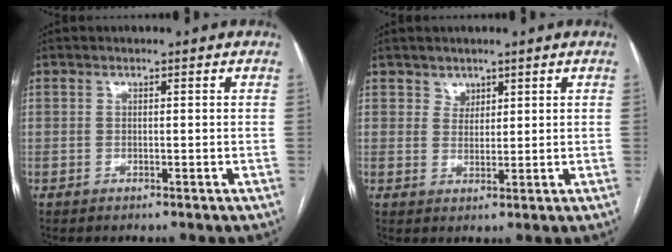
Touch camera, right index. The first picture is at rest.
{"total": 2.1, "force": [1.5, 1.5, 0.1], "torque": [0.008, 0.000, 0.022]}